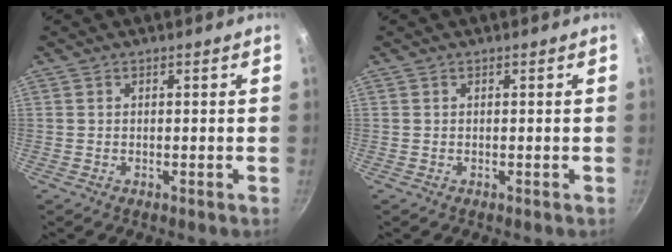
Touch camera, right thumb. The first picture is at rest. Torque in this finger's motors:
{"motor_torque": [0.00, 0.00, 0.00, 0.00, 0.00]}